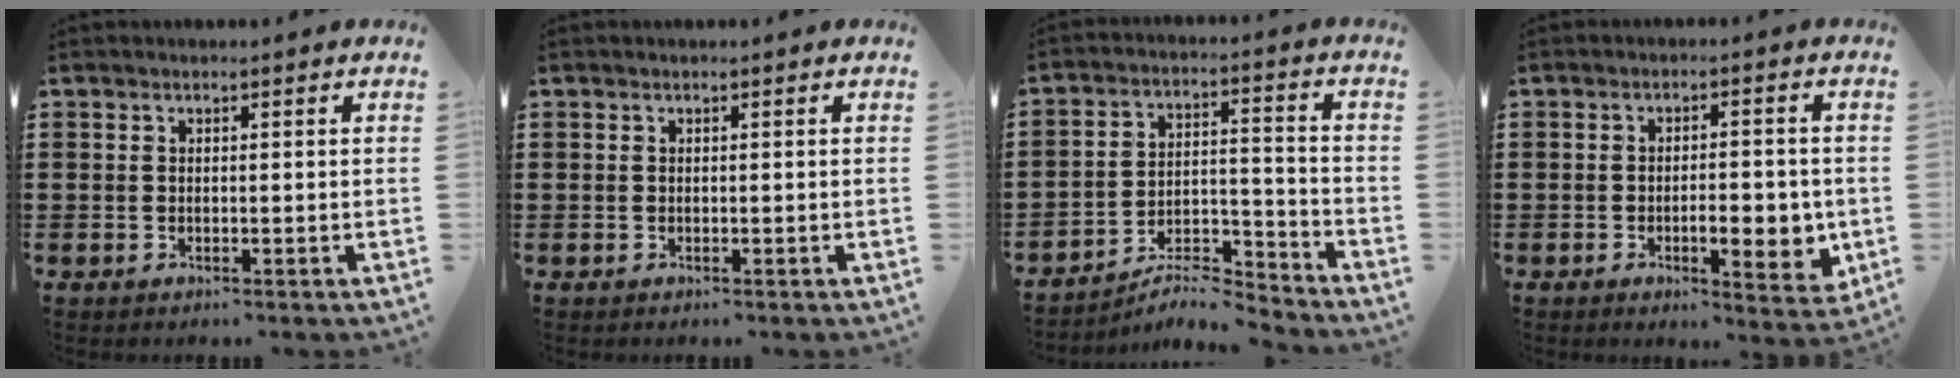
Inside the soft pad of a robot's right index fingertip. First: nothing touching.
{"total": 0.0}
{"total": 7.0, "force": [-6.5, 1.1, 2.3], "torque": [-0.031, 0.014, -0.124]}
{"total": 6.3, "force": [-1.4, 2.5, 5.6], "torque": [-0.079, -0.001, -0.025]}